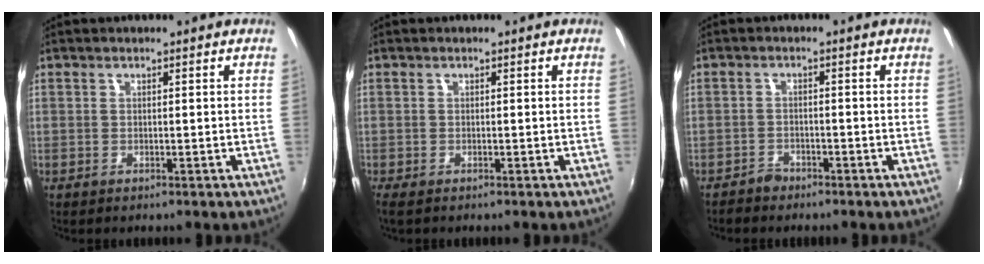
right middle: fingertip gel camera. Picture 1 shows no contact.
{"total": 1.5, "force": [-1.1, 0.4, 1.0], "torque": [-0.020, -0.007, -0.019]}
{"total": 2.5, "force": [-2.3, 1.0, 0.3], "torque": [-0.013, 0.001, -0.043]}